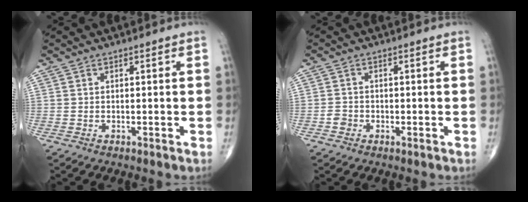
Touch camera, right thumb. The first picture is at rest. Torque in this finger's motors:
{"motor_torque": [0.51, -0.25, -0.07, -0.45, 0.04]}